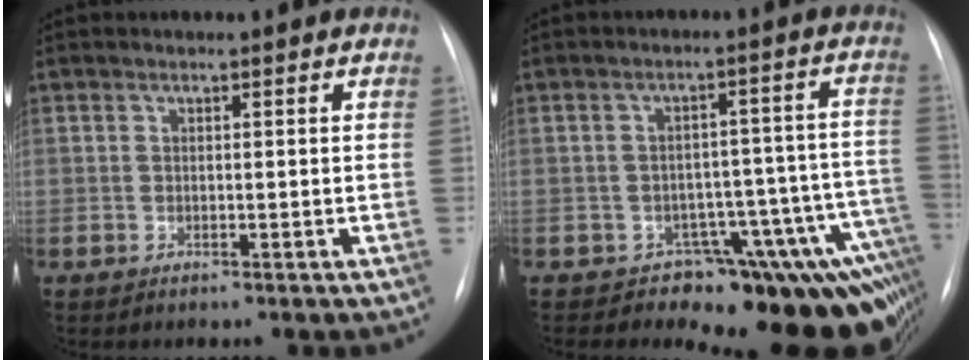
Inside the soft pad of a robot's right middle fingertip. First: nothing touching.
{"total": 13.1, "force": [-10.6, 4.4, 6.3], "torque": [0.008, 0.063, -0.124]}